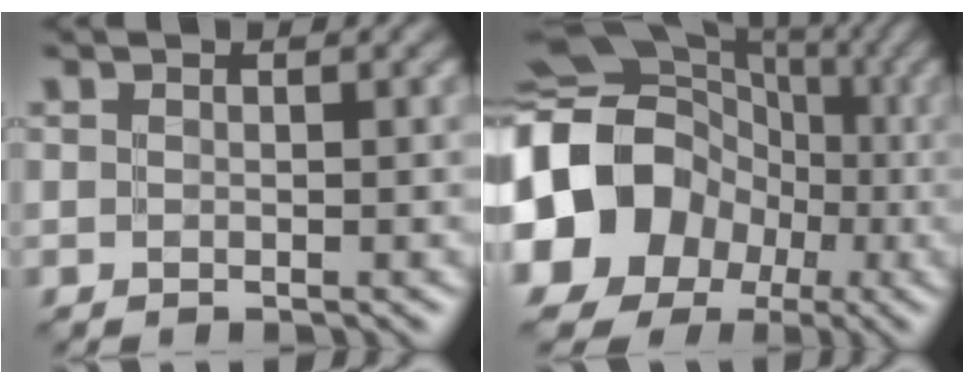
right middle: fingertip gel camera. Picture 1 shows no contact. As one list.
[{"total": 17.5, "force": [-3.7, 15.6, 7.0], "torque": [-0.150, -0.004, -0.112]}]